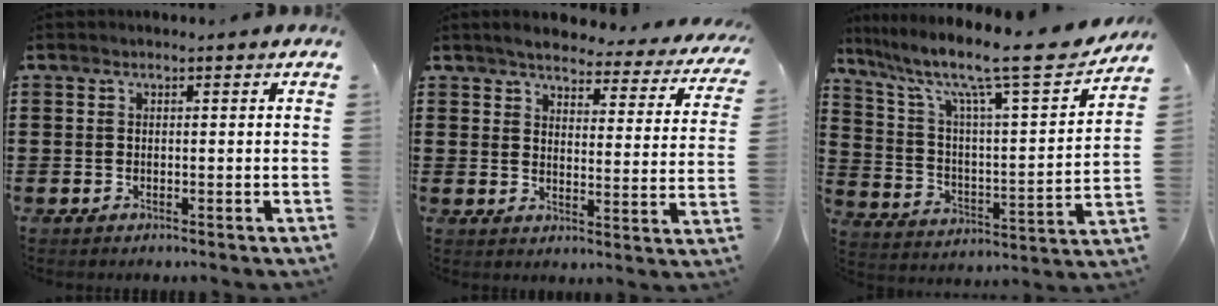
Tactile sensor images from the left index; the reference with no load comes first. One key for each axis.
{"total": 3.7, "fx": 3.5, "fy": 0.6, "fz": 1.0, "tx": -0.041, "ty": -0.022, "tz": 0.056}
{"total": 11.6, "fx": 8.8, "fy": 1.4, "fz": 7.3, "tx": -0.160, "ty": -0.061, "tz": 0.135}